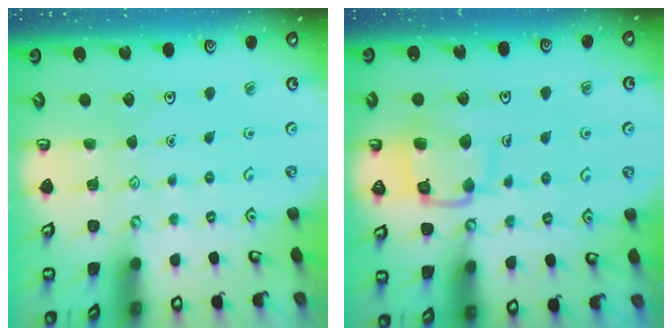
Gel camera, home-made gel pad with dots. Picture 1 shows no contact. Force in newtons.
{"total": 12.0, "press": 12.0, "slide": 1.2}